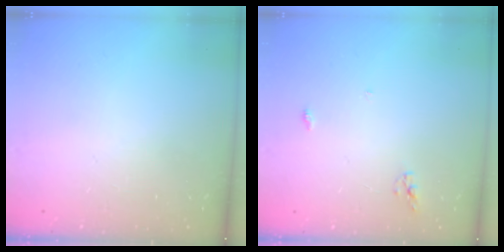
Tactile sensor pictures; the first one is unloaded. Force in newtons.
{"total": 3.7, "press": 3.7, "slide": 0.1}